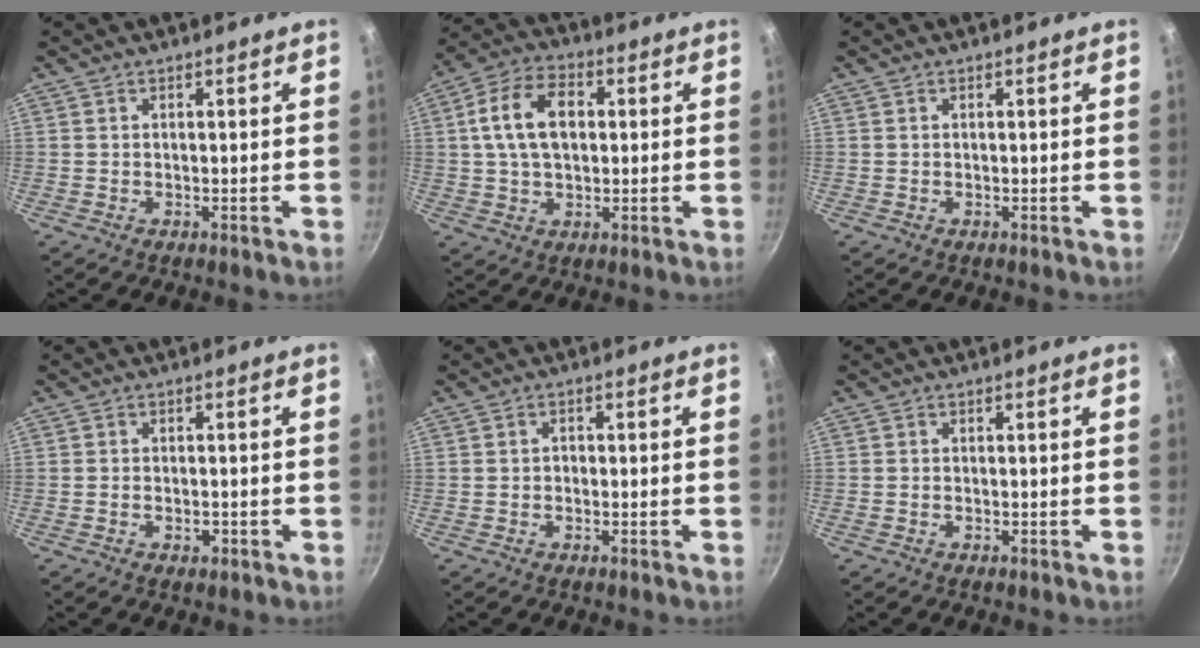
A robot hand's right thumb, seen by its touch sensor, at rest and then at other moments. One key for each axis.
{"total": 12.2, "fx": 2.0, "fy": 8.0, "fz": 9.1, "tx": -0.150, "ty": 0.017, "tz": 0.026}
{"total": 0.0}
{"total": 1.5, "fx": -0.7, "fy": 0.9, "fz": 0.9, "tx": -0.013, "ty": 0.005, "tz": -0.012}
{"total": 1.1, "fx": -0.1, "fy": 0.9, "fz": 0.6, "tx": -0.011, "ty": 0.005, "tz": -0.004}
{"total": 0.0}